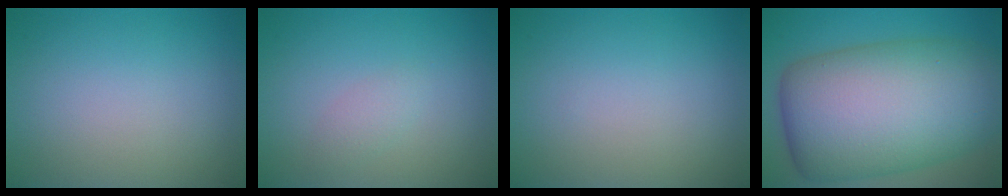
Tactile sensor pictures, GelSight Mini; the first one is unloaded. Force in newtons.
{"total": 1.1, "press": 1.1, "slide": 0.0}
{"total": 0.0}
{"total": 15.7, "press": 15.7, "slide": 0.2}